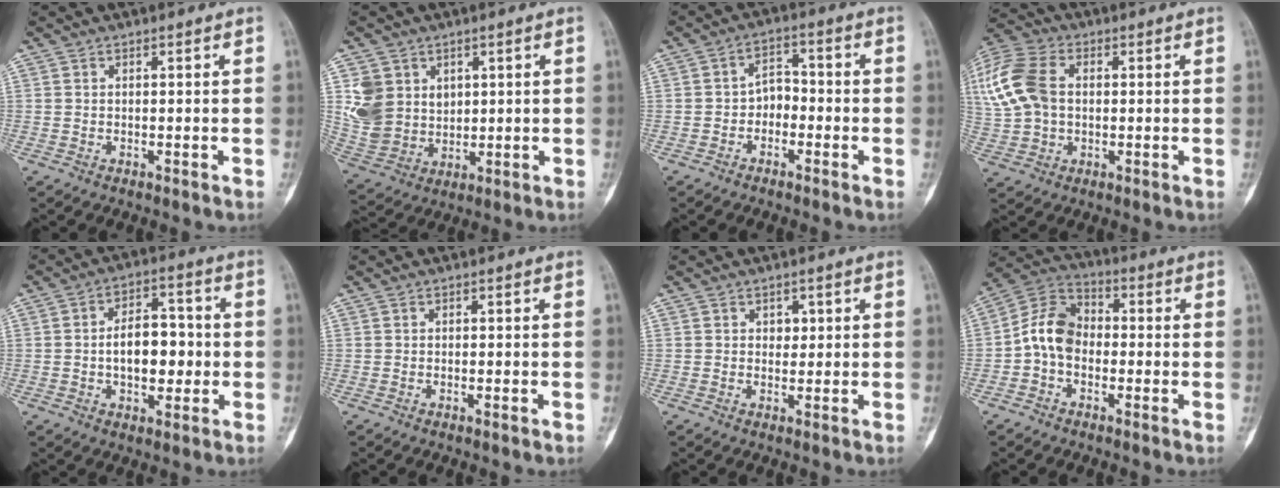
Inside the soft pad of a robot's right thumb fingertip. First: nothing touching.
{"total": 10.1, "force": [3.2, 8.5, 4.4], "torque": [-0.061, -0.013, 0.082]}
{"total": 4.5, "force": [-1.5, 3.4, 2.5], "torque": [-0.020, 0.026, -0.037]}
{"total": 18.3, "force": [2.9, 13.2, 12.4], "torque": [-0.306, 0.027, 0.058]}
{"total": 10.5, "force": [-0.7, 6.3, 8.3], "torque": [-0.099, 0.020, -0.014]}
{"total": 0.7, "force": [-0.3, 0.1, 0.6], "torque": [-0.010, -0.001, -0.005]}
{"total": 1.7, "force": [0.5, 1.4, 0.8], "torque": [0.004, 0.000, 0.006]}
{"total": 9.1, "force": [-1.6, 6.7, 6.0], "torque": [-0.099, 0.033, -0.047]}